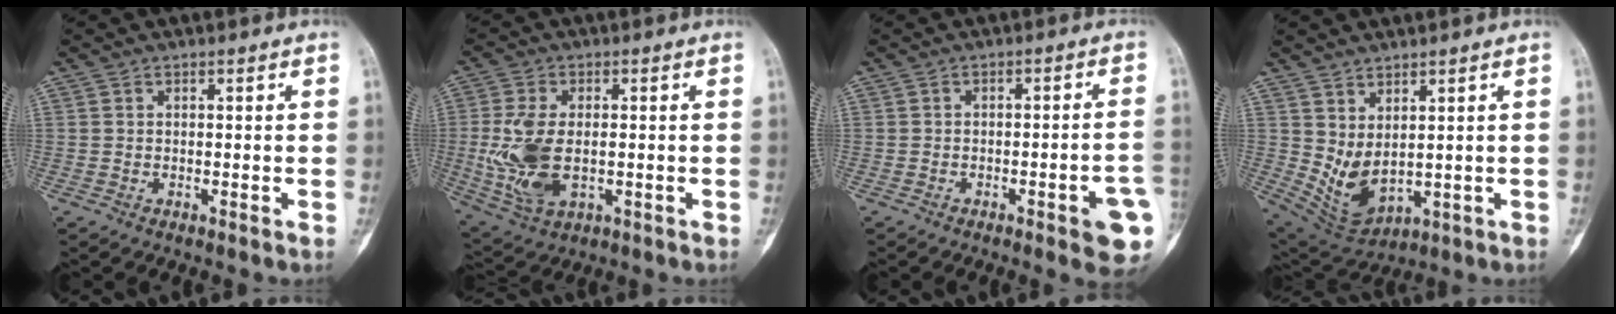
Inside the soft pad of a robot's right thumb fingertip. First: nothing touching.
{"total": 12.0, "force": [-1.0, 6.8, 9.9], "torque": [-0.213, -0.008, -0.007]}
{"total": 9.1, "force": [-3.1, 1.8, 8.4], "torque": [-0.093, 0.013, -0.035]}
{"total": 8.1, "force": [1.7, 4.3, 6.7], "torque": [-0.111, -0.024, 0.060]}